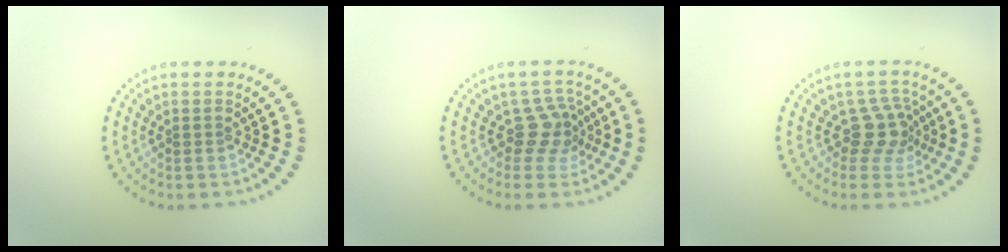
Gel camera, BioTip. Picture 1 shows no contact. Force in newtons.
{"total": 2.7, "press": 2.1, "slide": 1.8}
{"total": 2.8, "press": 2.2, "slide": 1.8}